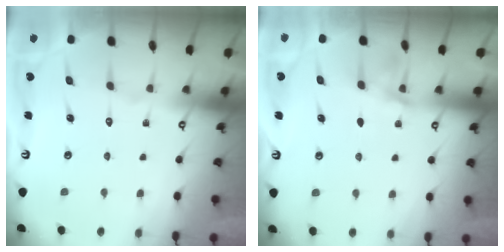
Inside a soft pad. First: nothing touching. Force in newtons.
{"total": 1.4, "press": 1.4, "slide": 0.2}